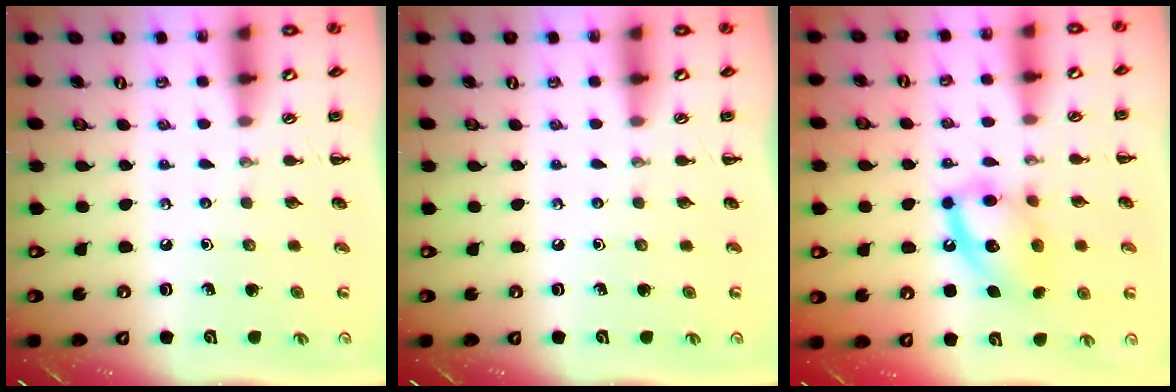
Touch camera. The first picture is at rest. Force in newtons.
{"total": 0.0}
{"total": 14.4, "press": 14.2, "slide": 2.2}